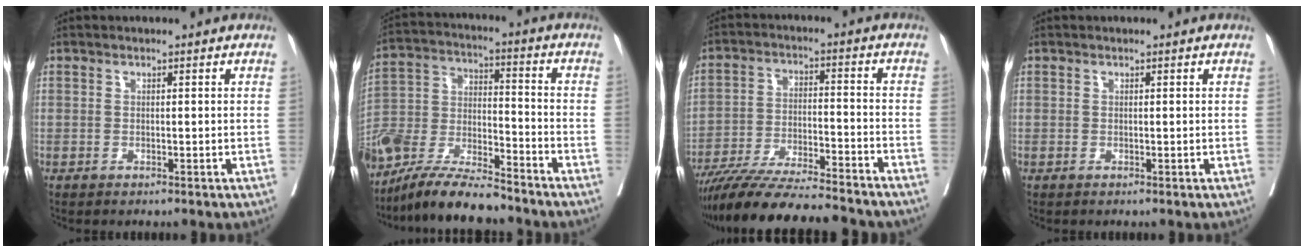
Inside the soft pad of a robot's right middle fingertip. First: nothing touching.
{"total": 16.4, "force": [-14.2, 2.6, 7.7], "torque": [-0.167, -0.010, -0.270]}
{"total": 19.7, "force": [-17.5, 1.5, 8.9], "torque": [-0.155, -0.028, -0.277]}
{"total": 0.0}